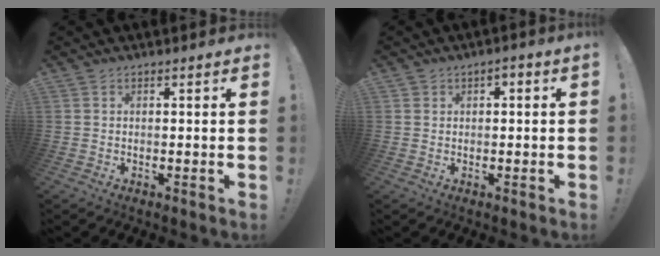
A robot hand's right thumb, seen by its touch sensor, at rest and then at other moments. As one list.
[{"total": 1.7, "force": [-0.7, 1.3, 0.8], "torque": [-0.013, 0.009, -0.013]}]